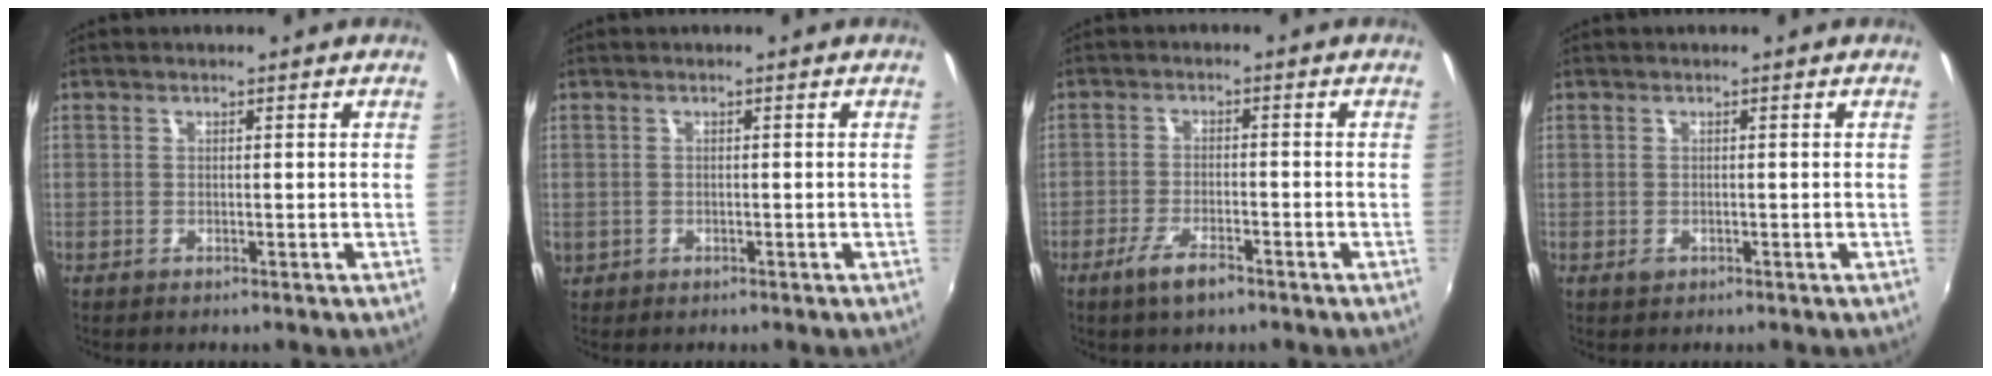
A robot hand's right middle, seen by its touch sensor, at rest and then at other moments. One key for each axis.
{"total": 2.2, "fx": -0.4, "fy": 2.0, "fz": 0.9, "tx": -0.019, "ty": -0.002, "tz": -0.004}
{"total": 5.3, "fx": -3.6, "fy": 1.5, "fz": 3.6, "tx": -0.087, "ty": -0.010, "tz": -0.067}
{"total": 1.0, "fx": -0.5, "fy": 0.8, "fz": 0.4, "tx": -0.006, "ty": -0.003, "tz": -0.008}